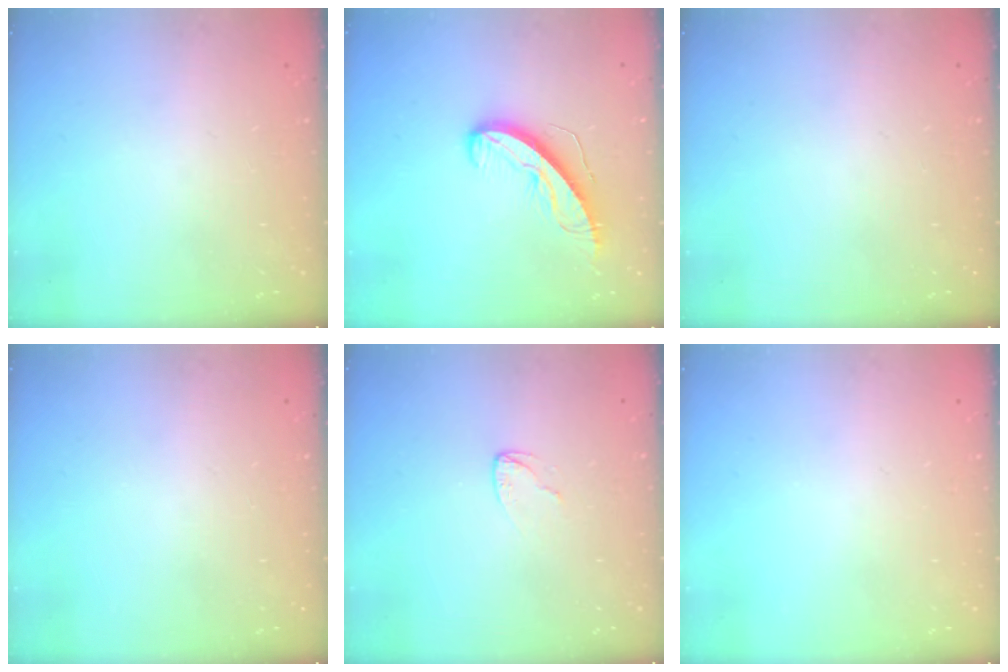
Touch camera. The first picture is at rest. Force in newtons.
{"total": 9.2, "press": 9.2, "slide": 0.5}
{"total": 0.0}
{"total": 0.0}
{"total": 3.6, "press": 3.6, "slide": 0.3}
{"total": 0.0}